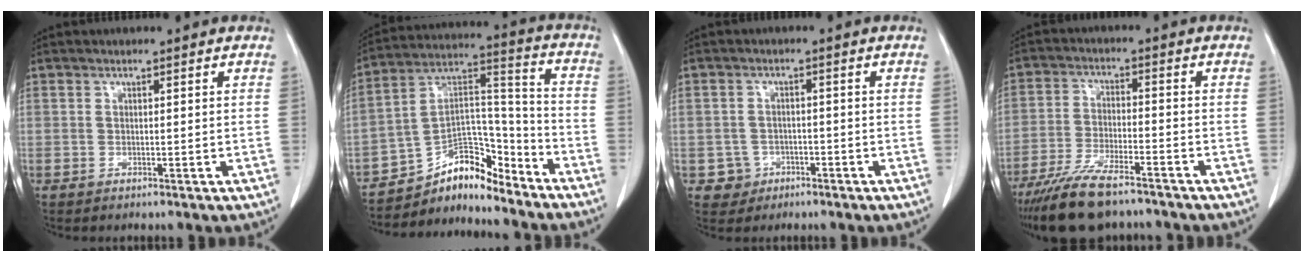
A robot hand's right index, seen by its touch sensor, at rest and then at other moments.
{"total": 11.1, "force": [-9.9, 3.4, 3.6], "torque": [-0.055, 0.058, -0.172]}
{"total": 3.5, "force": [-1.5, 3.1, -0.2], "torque": [0.012, 0.015, -0.022]}
{"total": 11.1, "force": [-8.8, 2.4, 6.2], "torque": [-0.115, -0.027, -0.154]}